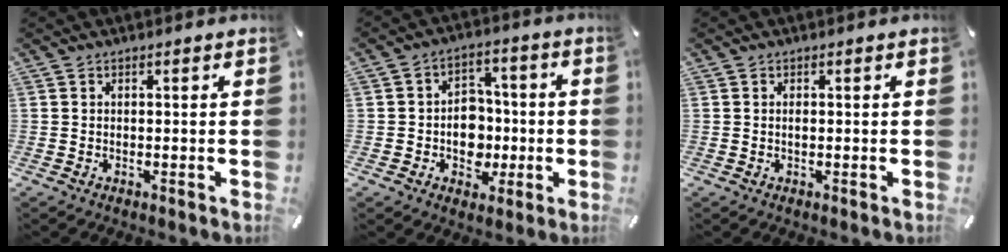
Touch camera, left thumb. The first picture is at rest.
{"total": 8.9, "force": [-1.9, 8.1, 3.2], "torque": [-0.043, 0.020, -0.025]}
{"total": 0.7, "force": [-0.1, 0.3, 0.6], "torque": [-0.013, -0.001, -0.001]}